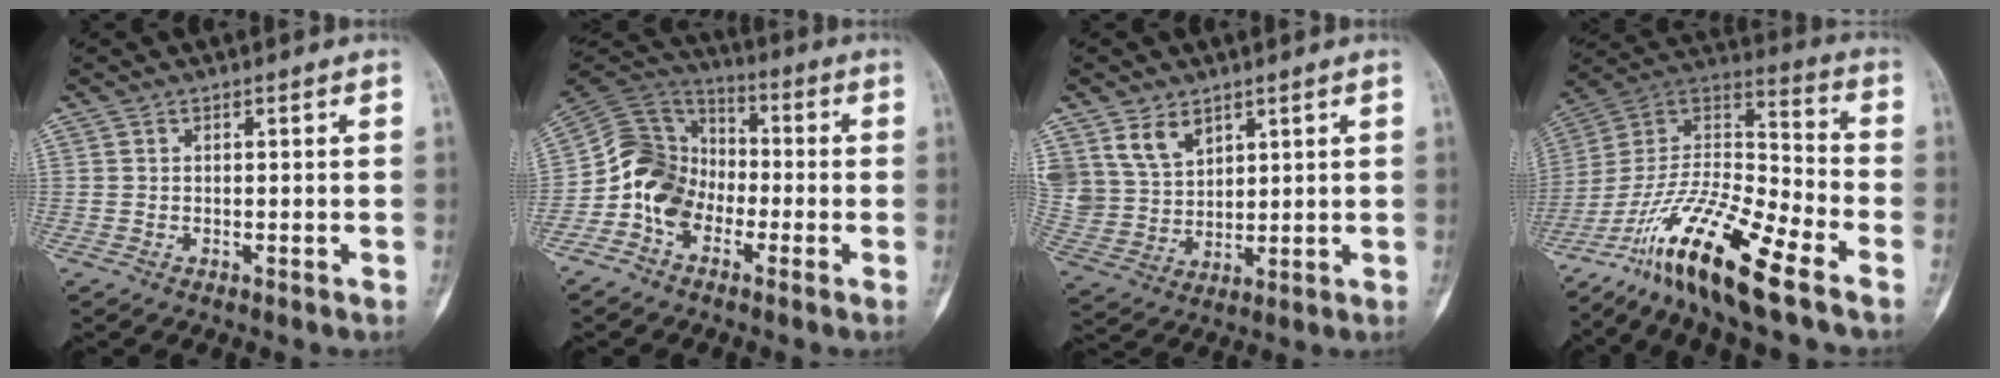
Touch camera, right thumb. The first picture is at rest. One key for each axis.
{"total": 12.0, "fx": -4.2, "fy": 9.1, "fz": 6.5, "tx": -0.108, "ty": 0.062, "tz": -0.095}
{"total": 9.2, "fx": 5.5, "fy": 6.2, "fz": 4.1, "tx": -0.060, "ty": -0.023, "tz": 0.121}
{"total": 23.5, "fx": -14.5, "fy": 5.3, "fz": 17.7, "tx": -0.358, "ty": 0.054, "tz": -0.265}